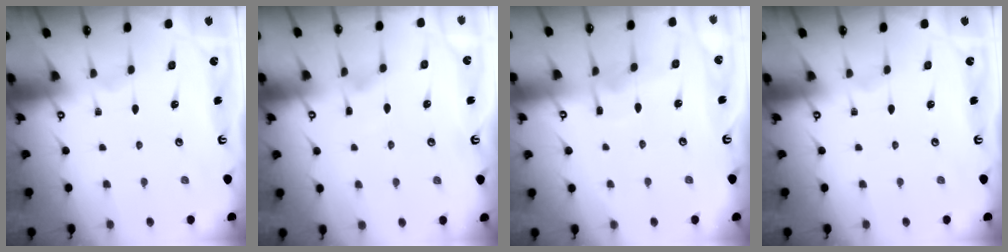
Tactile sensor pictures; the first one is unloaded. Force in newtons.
{"total": 2.2, "press": 2.2, "slide": 0.5}
{"total": 4.5, "press": 4.5, "slide": 0.3}
{"total": 0.0}